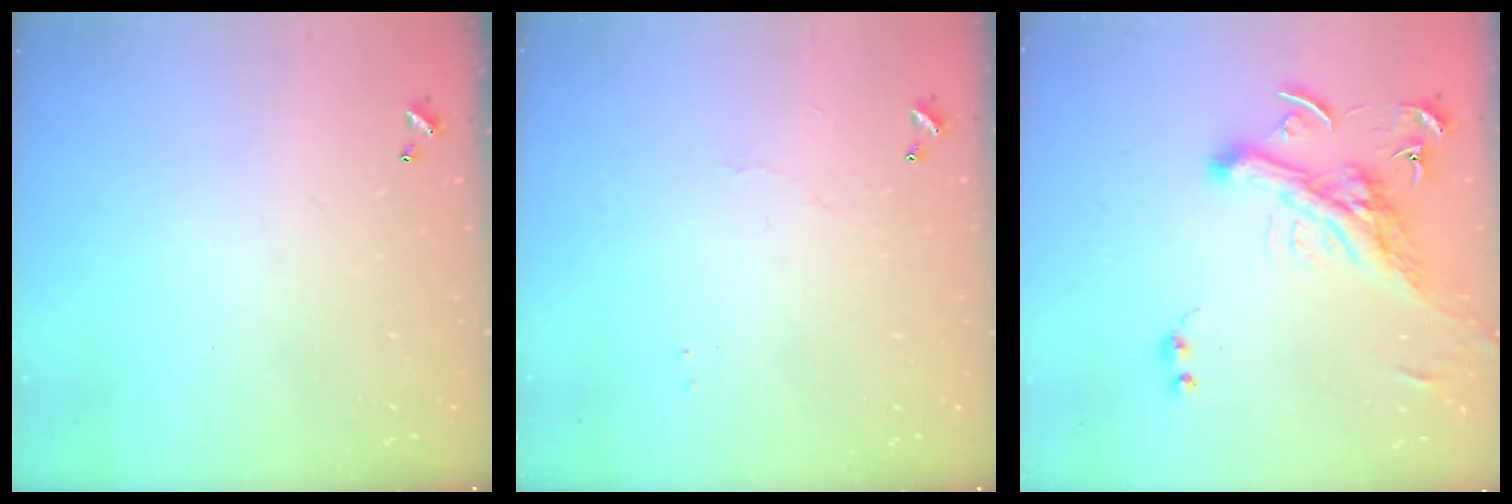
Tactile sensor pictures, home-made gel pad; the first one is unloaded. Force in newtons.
{"total": 1.6, "press": 1.5, "slide": 0.5}
{"total": 3.5, "press": 3.3, "slide": 1.4}